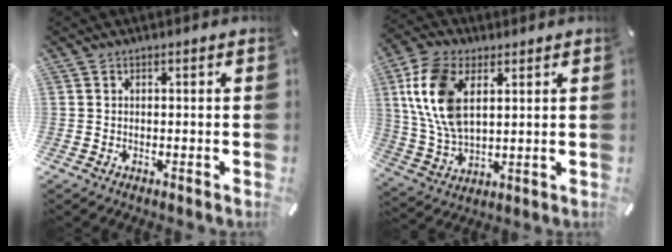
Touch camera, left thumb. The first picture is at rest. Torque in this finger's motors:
{"motor_torque": [0.65, 0.65, 1.95, -0.82, 0.63]}